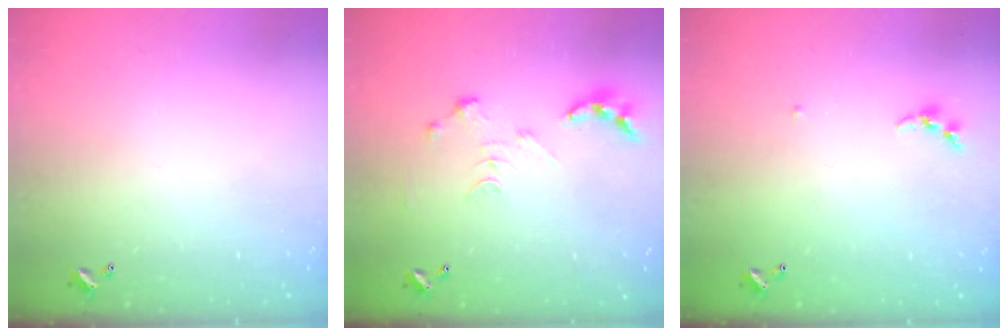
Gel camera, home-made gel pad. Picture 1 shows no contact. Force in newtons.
{"total": 0.0}
{"total": 4.0, "press": 3.9, "slide": 0.5}